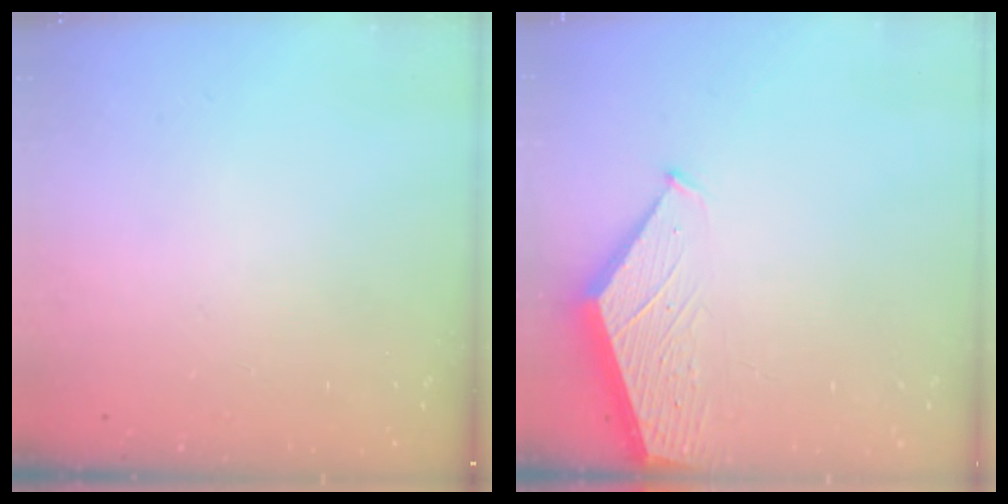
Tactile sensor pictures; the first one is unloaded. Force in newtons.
{"total": 1.5, "press": 1.4, "slide": 0.2}